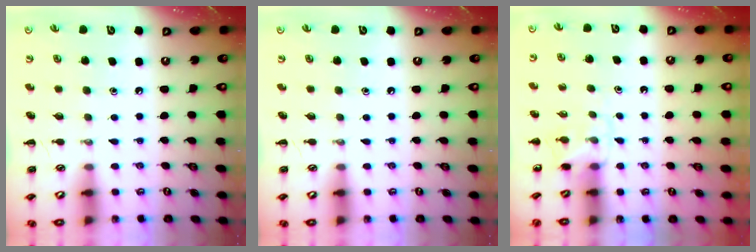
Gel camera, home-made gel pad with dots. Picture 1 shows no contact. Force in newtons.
{"total": 0.0}
{"total": 3.6, "press": 3.3, "slide": 1.3}